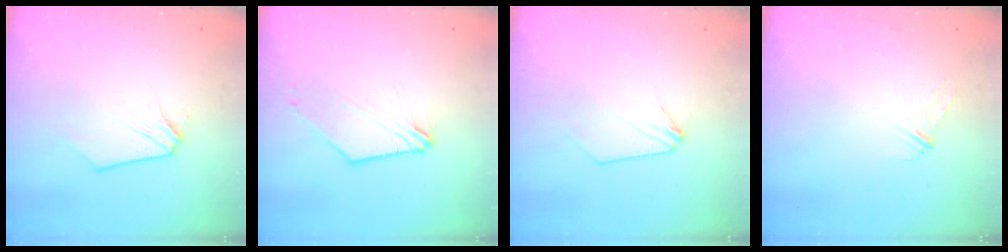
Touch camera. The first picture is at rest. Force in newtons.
{"total": 2.4, "press": 2.4, "slide": 0.5}
{"total": 2.6, "press": 2.5, "slide": 0.4}
{"total": 2.4, "press": 2.4, "slide": 0.5}